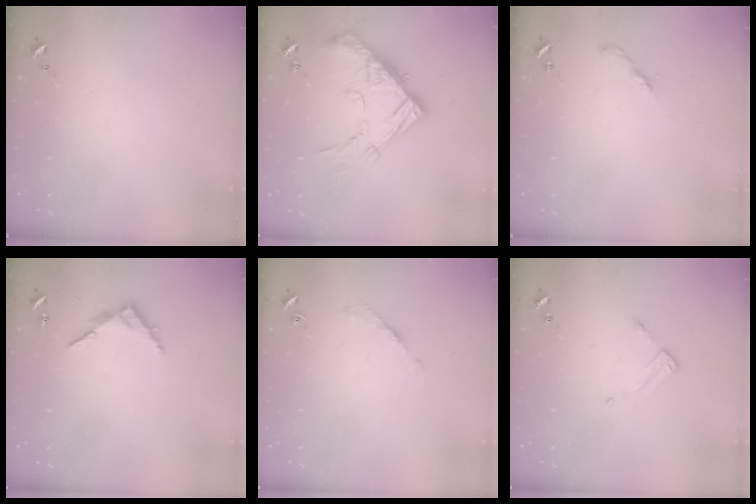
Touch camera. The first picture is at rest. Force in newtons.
{"total": 19.5, "press": 19.4, "slide": 1.8}
{"total": 2.0, "press": 2.0, "slide": 0.2}
{"total": 6.9, "press": 6.9, "slide": 0.5}
{"total": 2.7, "press": 2.7, "slide": 0.4}
{"total": 3.3, "press": 3.2, "slide": 0.3}